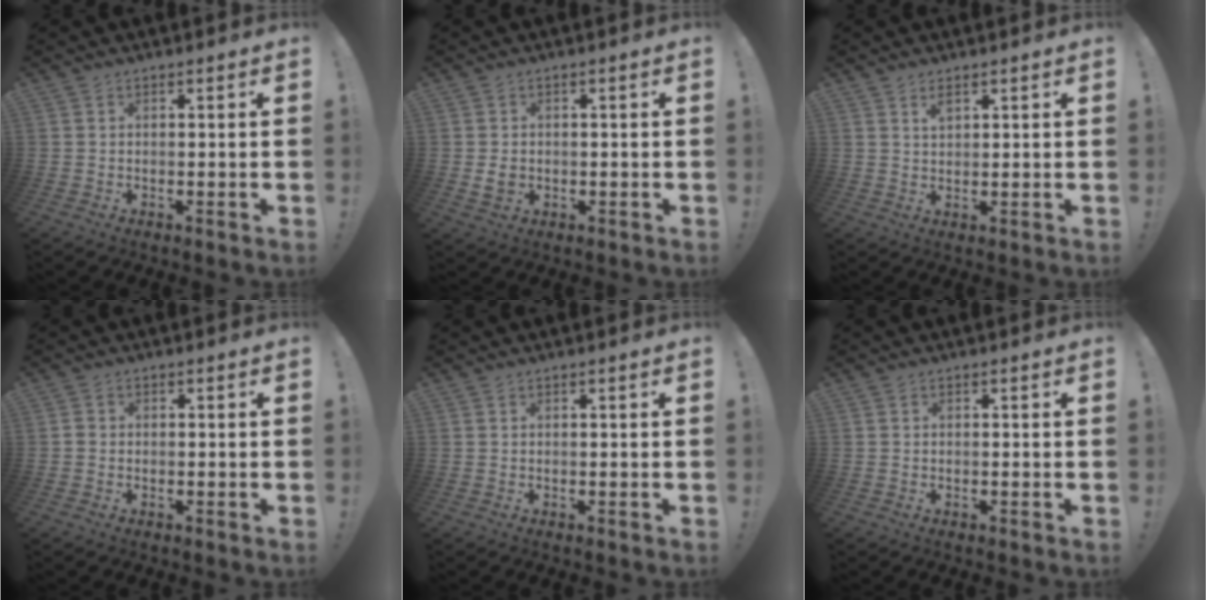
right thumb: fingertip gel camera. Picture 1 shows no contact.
{"total": 3.5, "force": [-0.3, 2.9, 2.1], "torque": [-0.025, -0.001, -0.006]}
{"total": 2.4, "force": [1.5, 1.2, 1.5], "torque": [-0.007, -0.010, 0.024]}
{"total": 1.2, "force": [-0.5, 1.0, 0.6], "torque": [-0.008, 0.005, -0.009]}
{"total": 0.0}
{"total": 0.0}